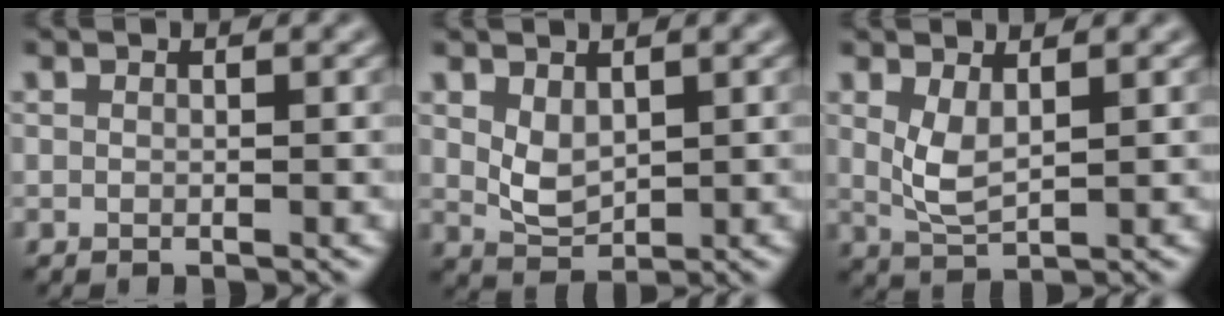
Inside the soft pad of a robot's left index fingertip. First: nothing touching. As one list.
[{"total": 2.5, "force": [1.0, 1.5, 1.7], "torque": [-0.039, -0.003, 0.026]}, {"total": 2.6, "force": [1.1, 0.9, 2.2], "torque": [-0.053, -0.006, 0.027]}]